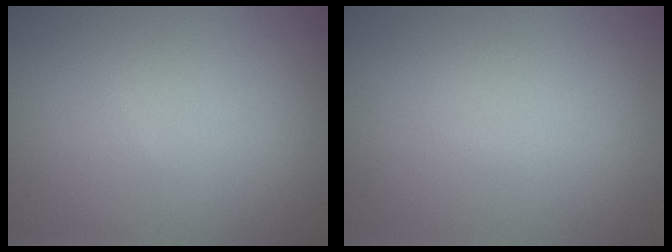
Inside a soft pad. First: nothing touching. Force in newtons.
{"total": 0.0}